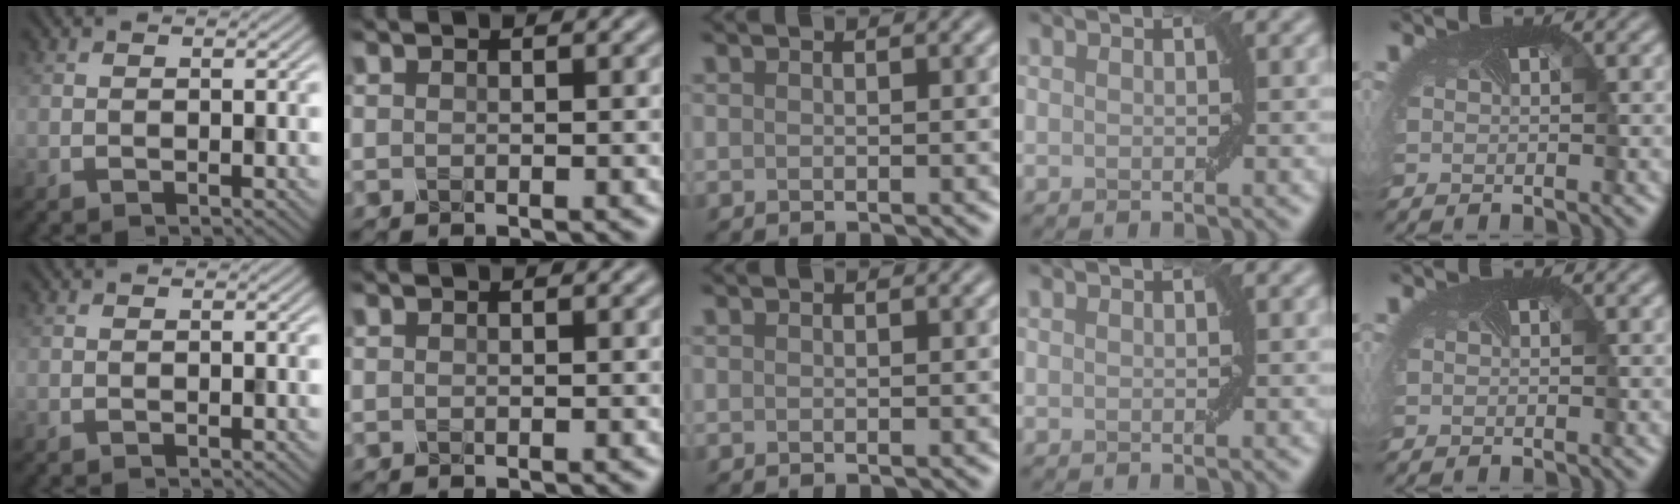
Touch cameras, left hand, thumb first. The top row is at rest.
{}